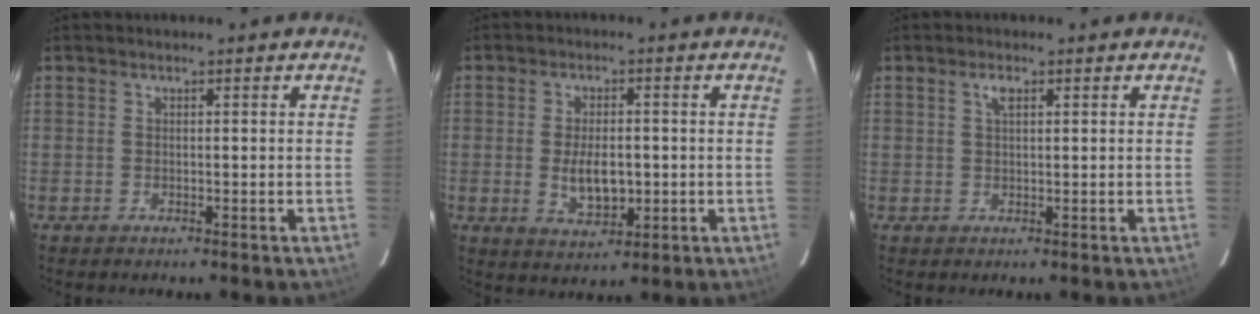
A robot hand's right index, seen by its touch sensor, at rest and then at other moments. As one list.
[{"total": 6.9, "force": [-0.8, 3.7, 5.8], "torque": [-0.110, -0.008, -0.006]}, {"total": 1.8, "force": [0.8, 0.7, 1.4], "torque": [-0.027, 0.005, 0.015]}]